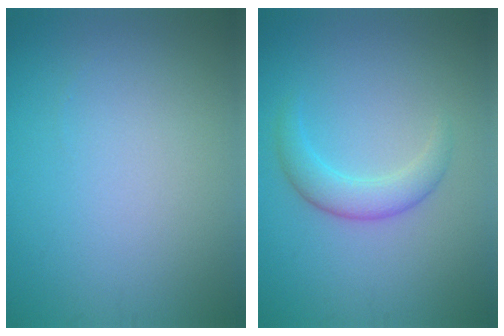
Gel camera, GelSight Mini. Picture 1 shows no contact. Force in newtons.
{"total": 2.8, "press": 2.8, "slide": 0.1}